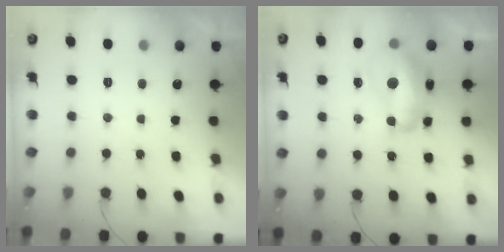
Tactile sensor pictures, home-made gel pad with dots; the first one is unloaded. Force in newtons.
{"total": 14.4, "press": 14.3, "slide": 0.9}